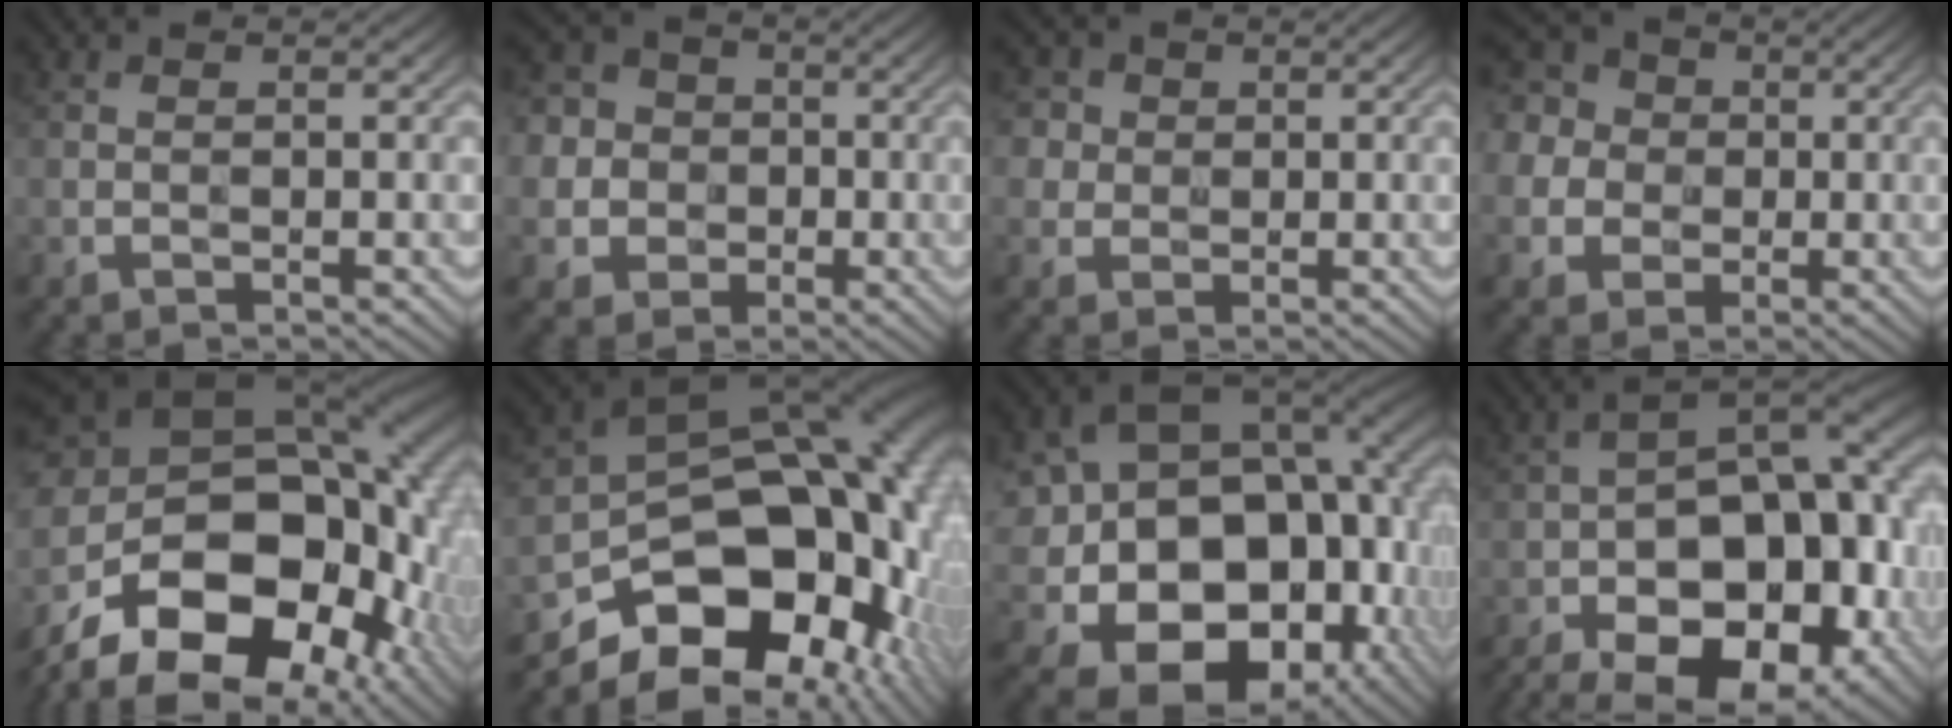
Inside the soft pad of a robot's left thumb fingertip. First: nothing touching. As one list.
[{"total": 10.6, "force": [0.1, 9.8, 3.8], "torque": [-0.148, 0.011, -0.029]}, {"total": 4.9, "force": [1.8, 4.3, 1.6], "torque": [-0.064, 0.005, 0.021]}, {"total": 14.0, "force": [2.9, 12.3, 6.0], "torque": [-0.200, 0.015, 0.031]}, {"total": 21.4, "force": [-7.4, 13.2, 15.1], "torque": [-0.283, -0.020, -0.103]}, {"total": 20.4, "force": [-6.8, 13.7, 13.5], "torque": [-0.197, -0.040, -0.083]}, {"total": 22.6, "force": [-4.4, 16.9, 14.3], "torque": [-0.255, -0.042, -0.048]}, {"total": 22.5, "force": [-9.5, 12.2, 16.3], "torque": [-0.218, -0.028, -0.112]}]